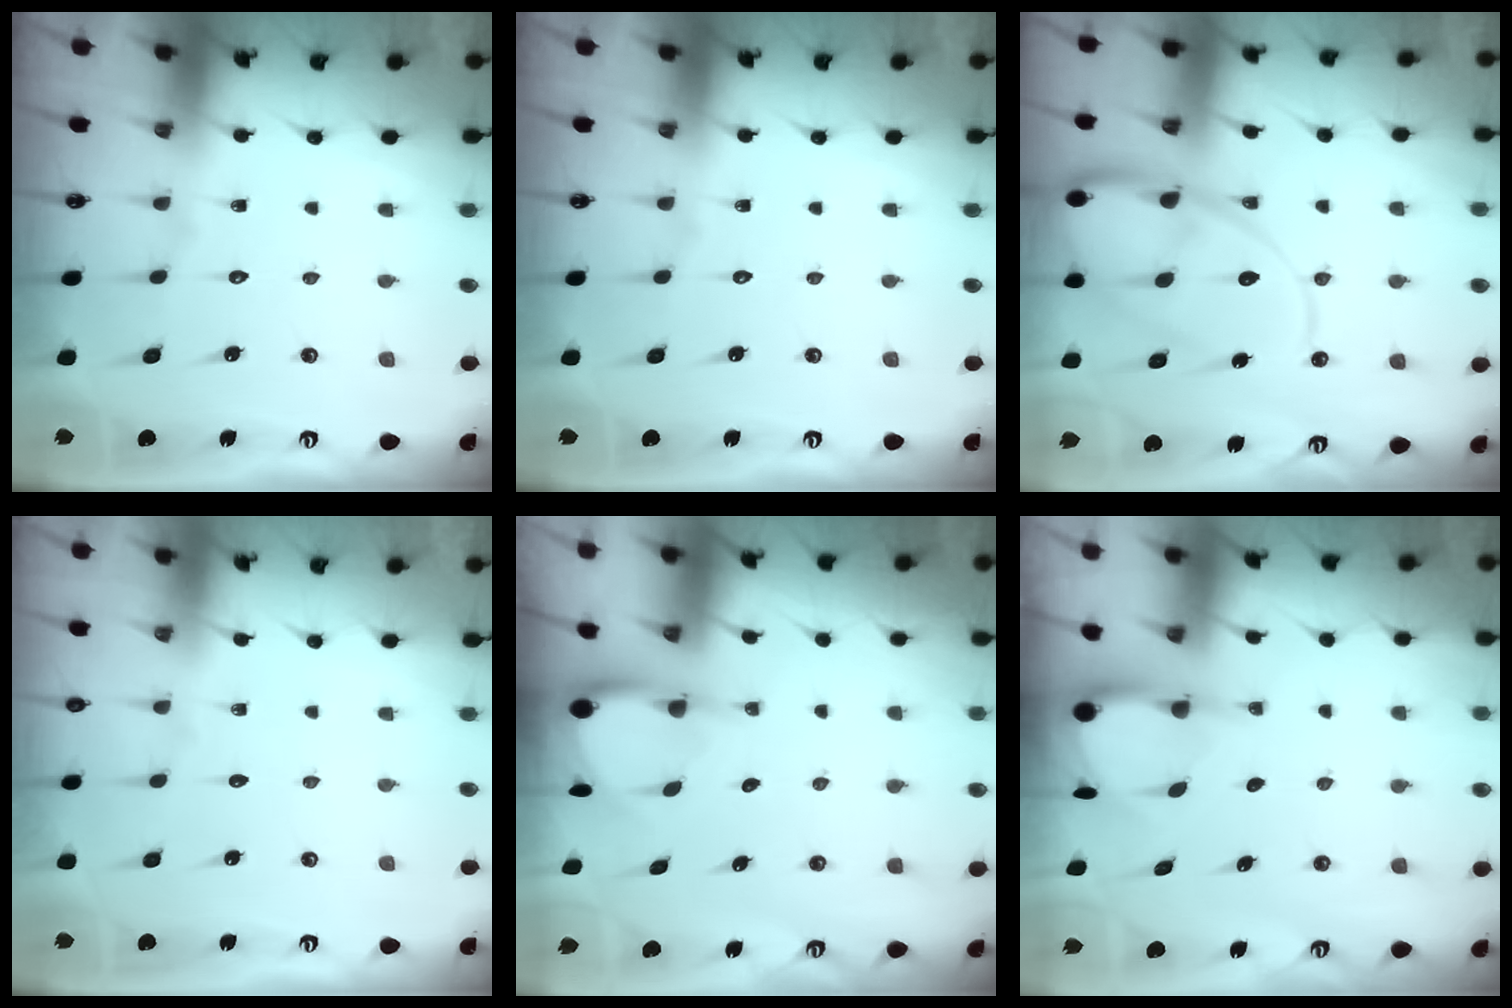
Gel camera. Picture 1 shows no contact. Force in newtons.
{"total": 0.0}
{"total": 15.8, "press": 15.7, "slide": 1.6}
{"total": 0.0}
{"total": 3.6, "press": 3.6, "slide": 0.3}
{"total": 3.9, "press": 3.9, "slide": 0.3}